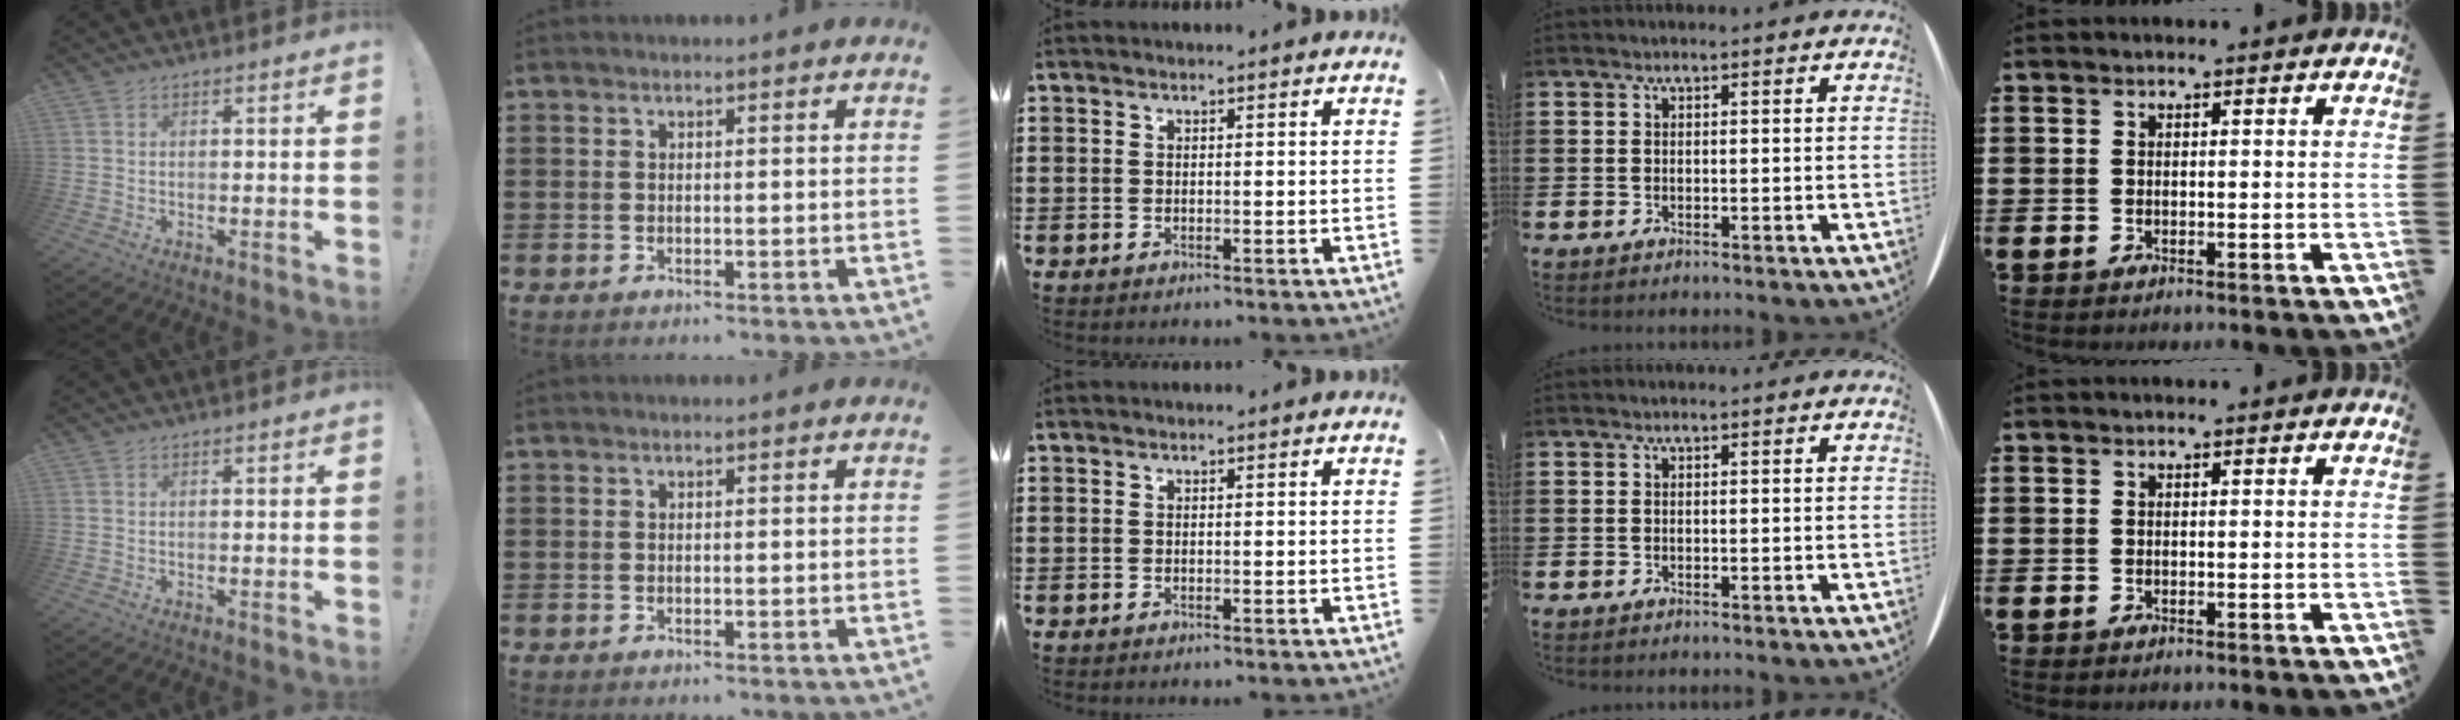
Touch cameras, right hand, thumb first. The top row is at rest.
{}